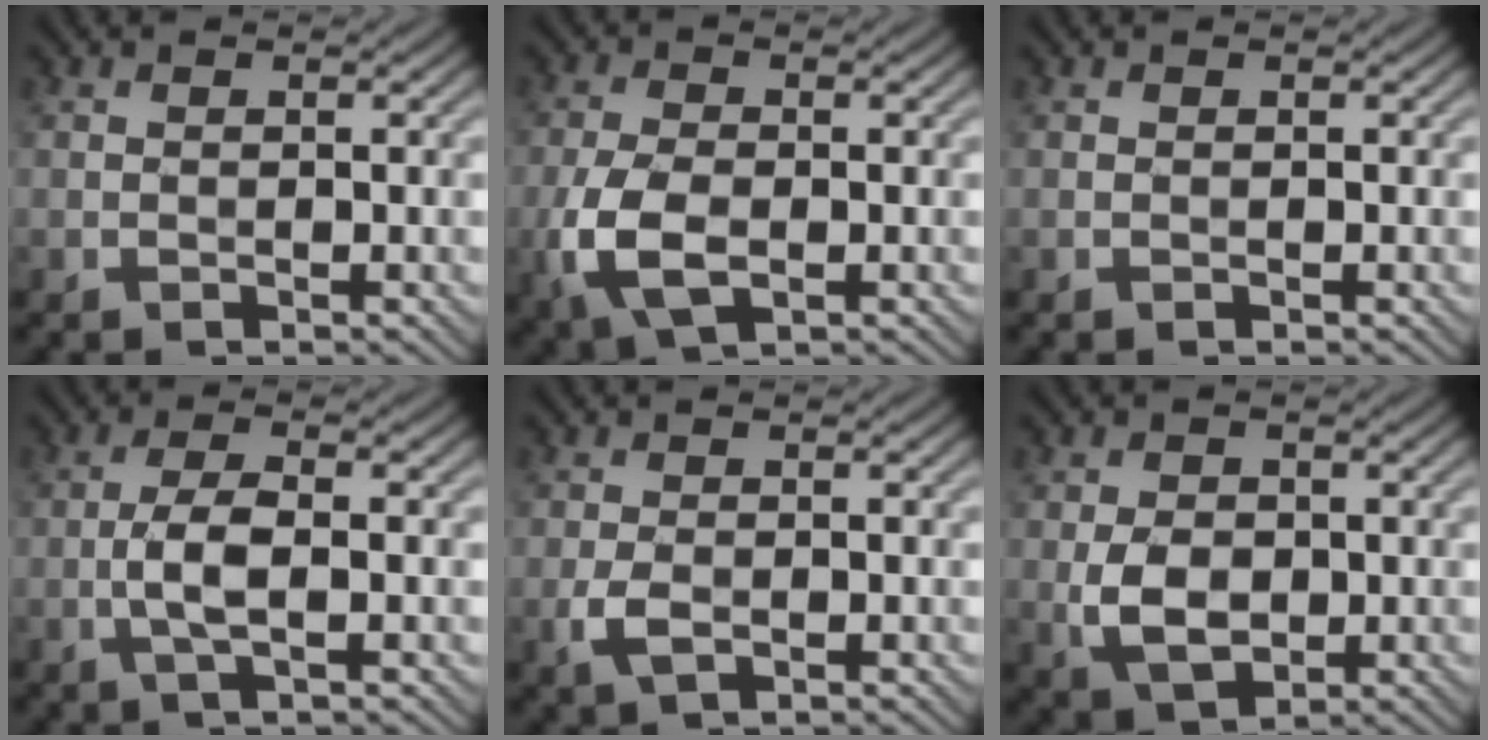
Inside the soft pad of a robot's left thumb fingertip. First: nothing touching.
{"total": 6.9, "force": [-2.1, 3.8, 5.4], "torque": [-0.135, -0.009, -0.045]}
{"total": 0.0}
{"total": 4.1, "force": [-0.9, 1.2, 3.8], "torque": [-0.083, 0.003, -0.023]}
{"total": 2.6, "force": [-0.9, 1.4, 2.0], "torque": [-0.051, -0.005, -0.019]}
{"total": 5.1, "force": [-0.6, 3.6, 3.6], "torque": [-0.080, -0.009, -0.010]}